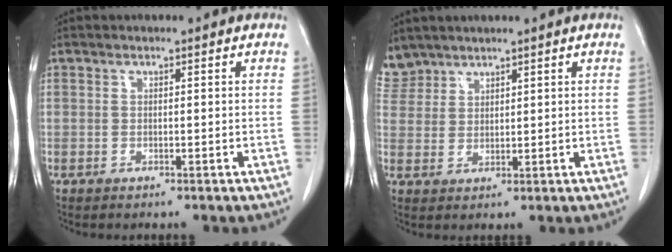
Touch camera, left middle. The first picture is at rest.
{"total": 4.2, "force": [3.8, 1.7, -0.4], "torque": [0.007, 0.009, 0.085]}